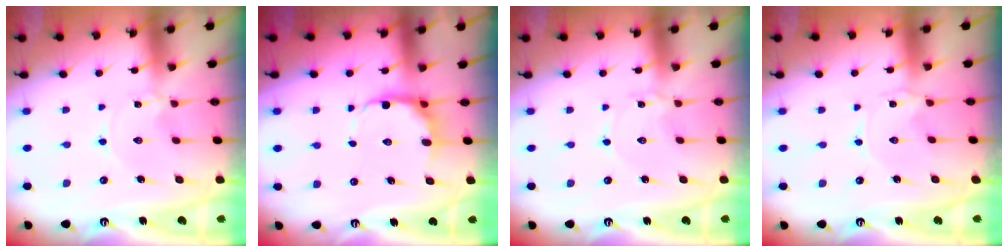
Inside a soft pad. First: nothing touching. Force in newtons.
{"total": 8.9, "press": 8.2, "slide": 3.4}
{"total": 1.6, "press": 1.6, "slide": 0.2}
{"total": 0.0}